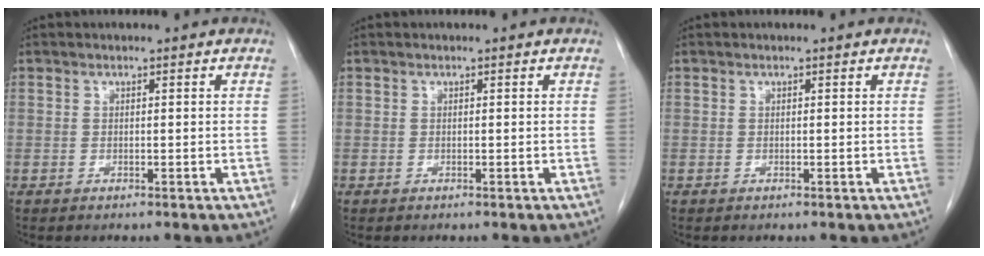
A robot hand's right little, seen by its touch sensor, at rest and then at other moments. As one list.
[{"total": 0.0}, {"total": 0.0}]